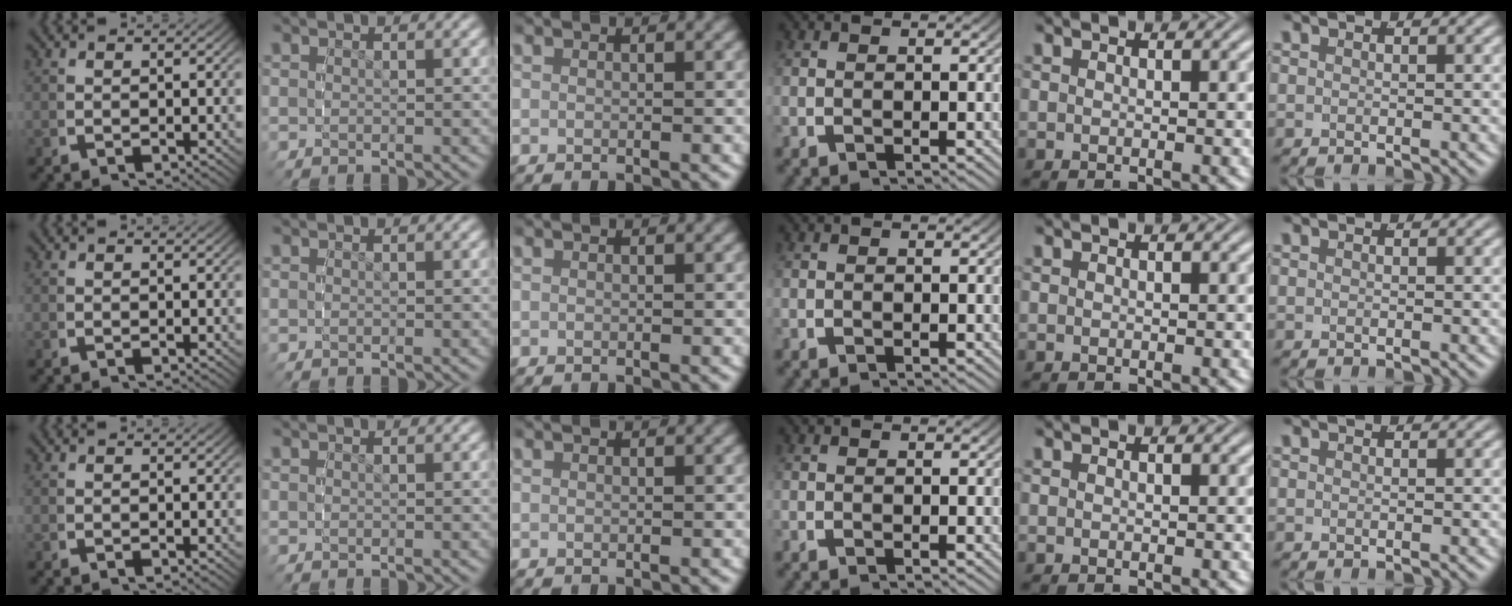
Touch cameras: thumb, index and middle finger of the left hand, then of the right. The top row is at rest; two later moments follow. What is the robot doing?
{"motion": "reach", "object": "jar lid"}